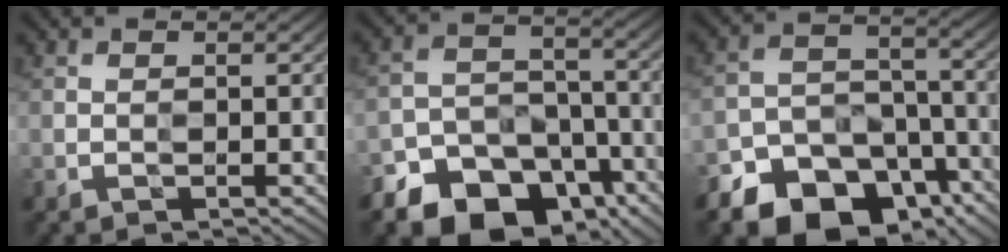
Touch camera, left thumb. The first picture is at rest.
{"total": 13.0, "force": [-9.6, 7.7, 4.0], "torque": [-0.082, -0.017, -0.156]}
{"total": 14.3, "force": [-10.7, 8.3, 4.5], "torque": [-0.102, -0.025, -0.167]}